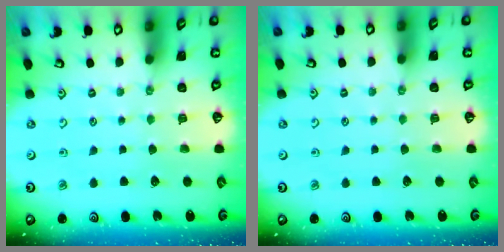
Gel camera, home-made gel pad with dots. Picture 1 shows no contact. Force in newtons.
{"total": 0.0}